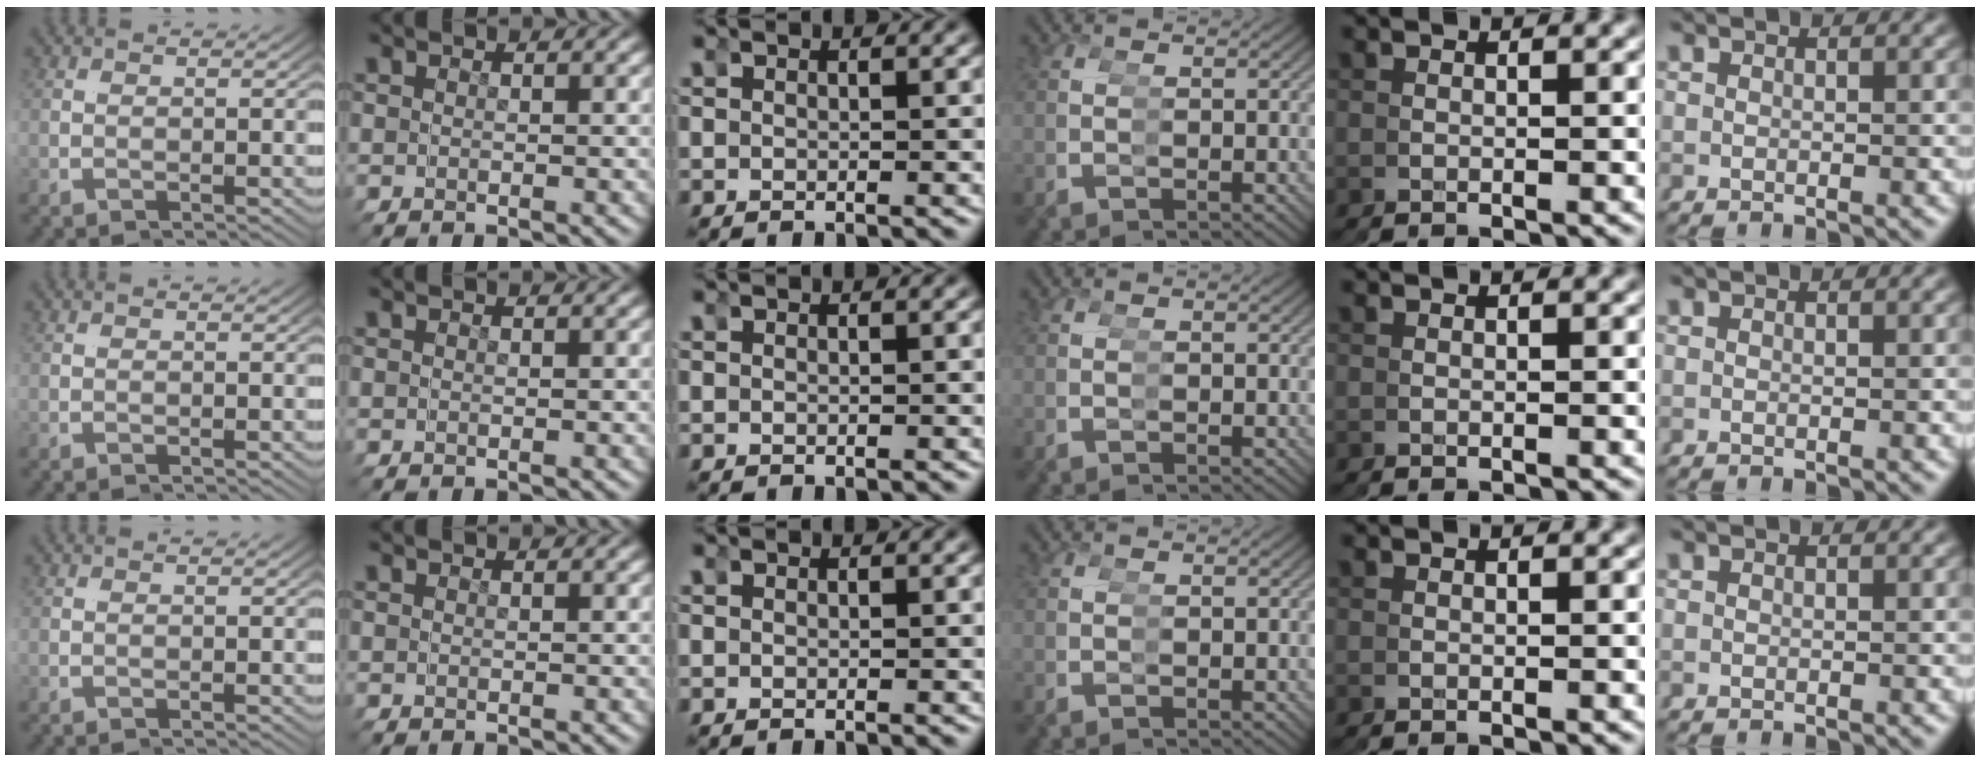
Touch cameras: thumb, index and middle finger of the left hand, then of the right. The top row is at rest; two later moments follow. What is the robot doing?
{"motion": "reach", "object": "sticker"}